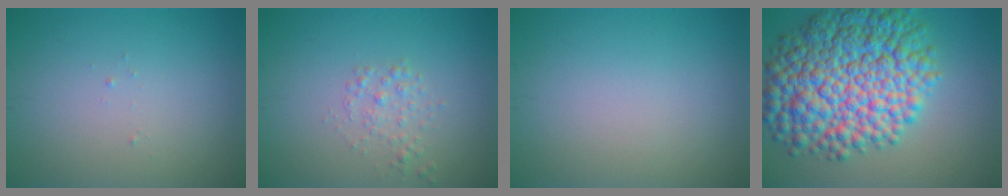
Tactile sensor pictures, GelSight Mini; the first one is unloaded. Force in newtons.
{"total": 1.4, "press": 1.4, "slide": 0.1}
{"total": 0.0}
{"total": 13.4, "press": 13.4, "slide": 0.2}